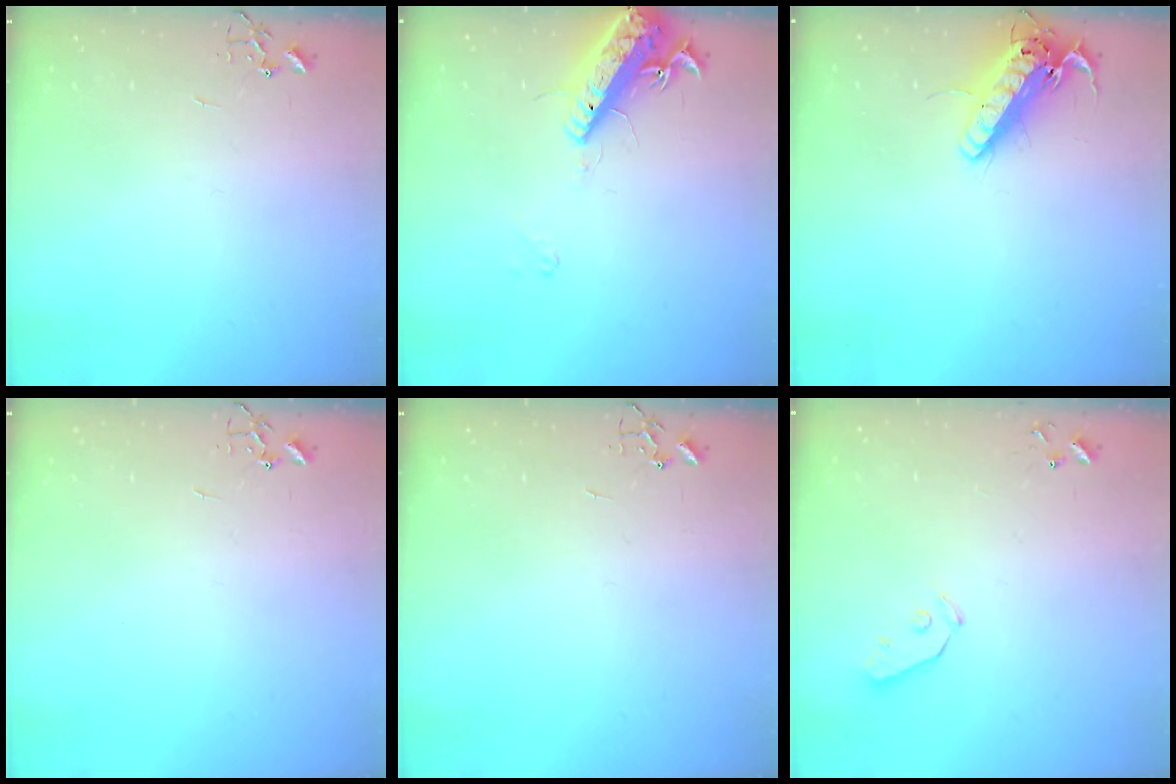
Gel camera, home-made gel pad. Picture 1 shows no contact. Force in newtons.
{"total": 15.7, "press": 15.3, "slide": 3.5}
{"total": 16.4, "press": 16.2, "slide": 2.7}
{"total": 0.0}
{"total": 0.0}
{"total": 4.0, "press": 4.0, "slide": 0.2}